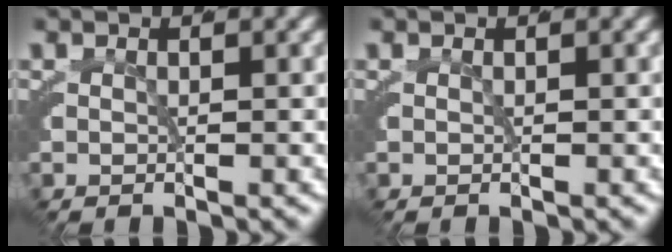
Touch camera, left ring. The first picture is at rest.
{"total": 0.0}